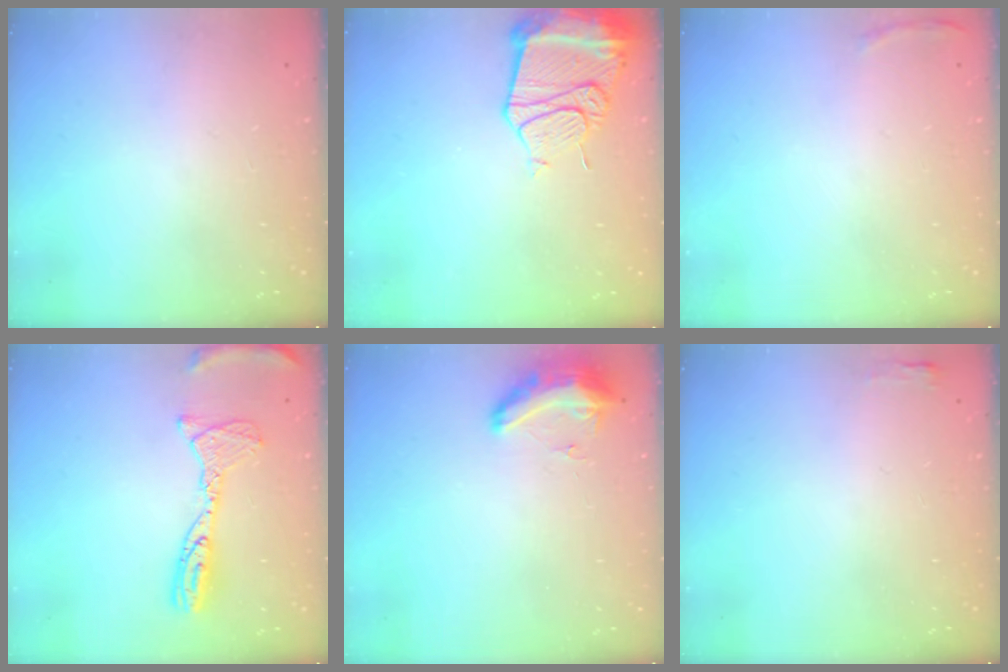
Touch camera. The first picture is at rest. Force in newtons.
{"total": 14.5, "press": 14.4, "slide": 1.7}
{"total": 5.2, "press": 5.1, "slide": 1.2}
{"total": 13.7, "press": 13.7, "slide": 1.3}
{"total": 14.6, "press": 10.5, "slide": 10.2}
{"total": 2.7, "press": 2.6, "slide": 0.8}